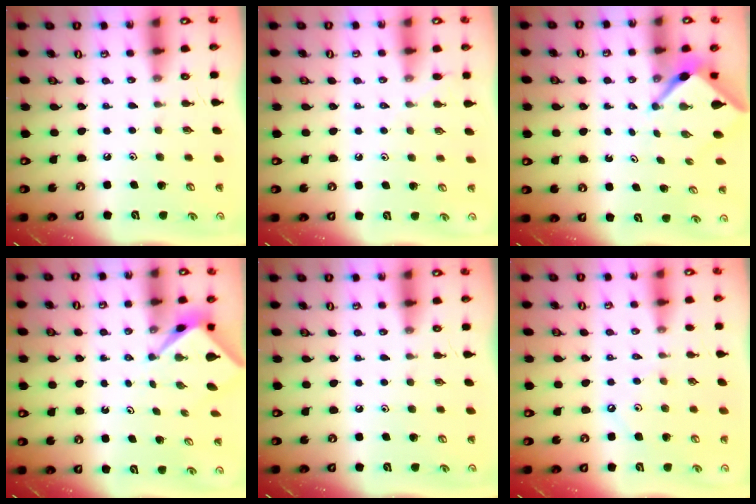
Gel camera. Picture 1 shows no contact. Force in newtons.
{"total": 4.0, "press": 4.0, "slide": 0.7}
{"total": 3.3, "press": 3.3, "slide": 0.3}
{"total": 2.1, "press": 2.1, "slide": 0.2}
{"total": 0.0}
{"total": 2.6, "press": 2.6, "slide": 0.4}